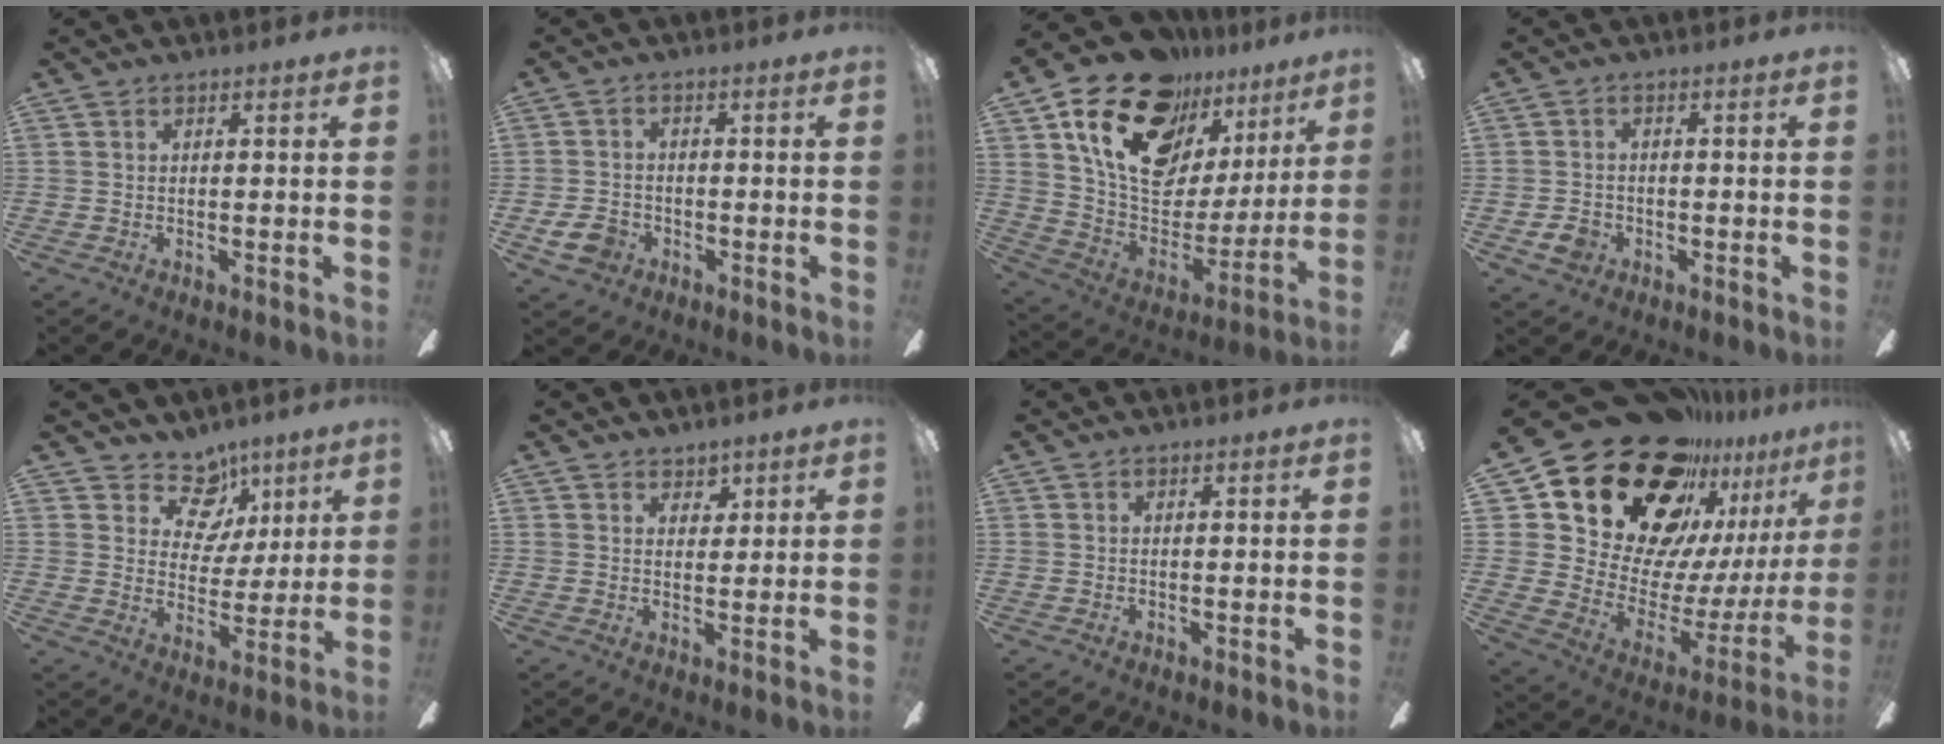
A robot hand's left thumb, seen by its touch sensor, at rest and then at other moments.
{"total": 5.8, "force": [-2.5, 4.4, 2.8], "torque": [-0.069, 0.013, -0.047]}
{"total": 22.5, "force": [14.2, 12.9, 11.7], "torque": [-0.199, -0.084, 0.258]}
{"total": 4.0, "force": [-1.7, 3.2, 1.5], "torque": [-0.035, 0.006, -0.032]}
{"total": 12.4, "force": [6.9, 8.9, 5.1], "torque": [-0.067, -0.039, 0.129]}
{"total": 3.7, "force": [2.8, 2.5, 0.3], "torque": [0.006, -0.014, 0.047]}
{"total": 0.0}
{"total": 26.5, "force": [20.5, 12.4, 11.3], "torque": [-0.202, -0.157, 0.389]}